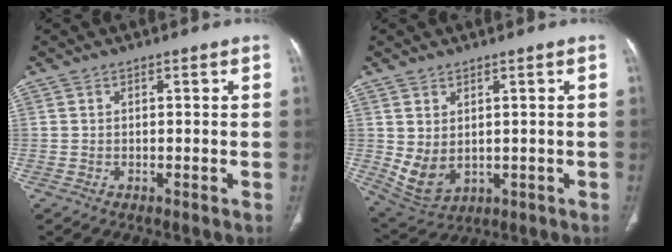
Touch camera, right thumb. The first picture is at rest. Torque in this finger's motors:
{"motor_torque": [-0.46, 0.58, 0.25, 0.40, 0.11]}